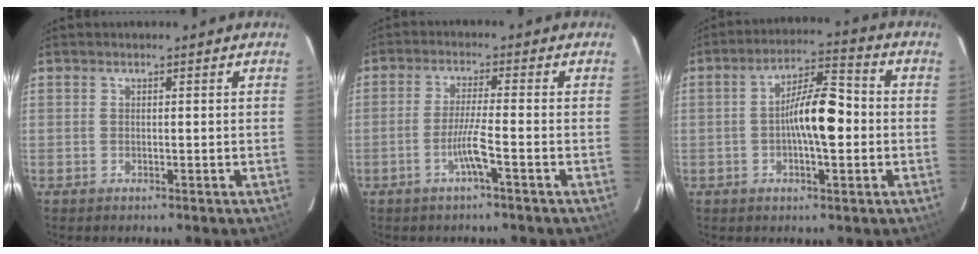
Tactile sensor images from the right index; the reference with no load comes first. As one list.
[{"total": 4.4, "force": [-1.9, -0.6, 4.0], "torque": [-0.075, -0.003, -0.038]}, {"total": 9.3, "force": [-0.7, 2.3, 9.0], "torque": [-0.160, 0.021, -0.015]}]